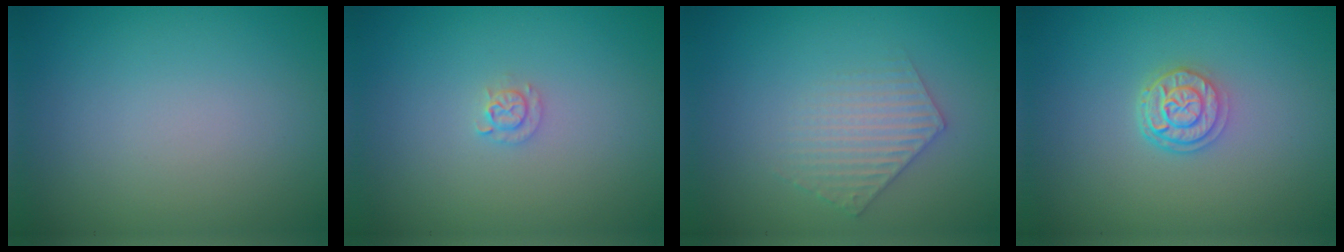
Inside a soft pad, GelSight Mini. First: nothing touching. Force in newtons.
{"total": 1.1, "press": 1.1, "slide": 0.2}
{"total": 2.4, "press": 2.4, "slide": 0.3}
{"total": 2.6, "press": 2.1, "slide": 1.5}